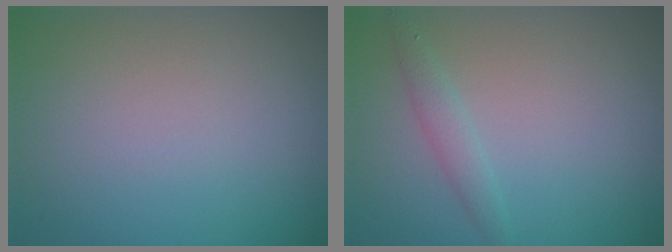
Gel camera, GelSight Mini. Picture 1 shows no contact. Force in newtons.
{"total": 1.5, "press": 1.5, "slide": 0.1}